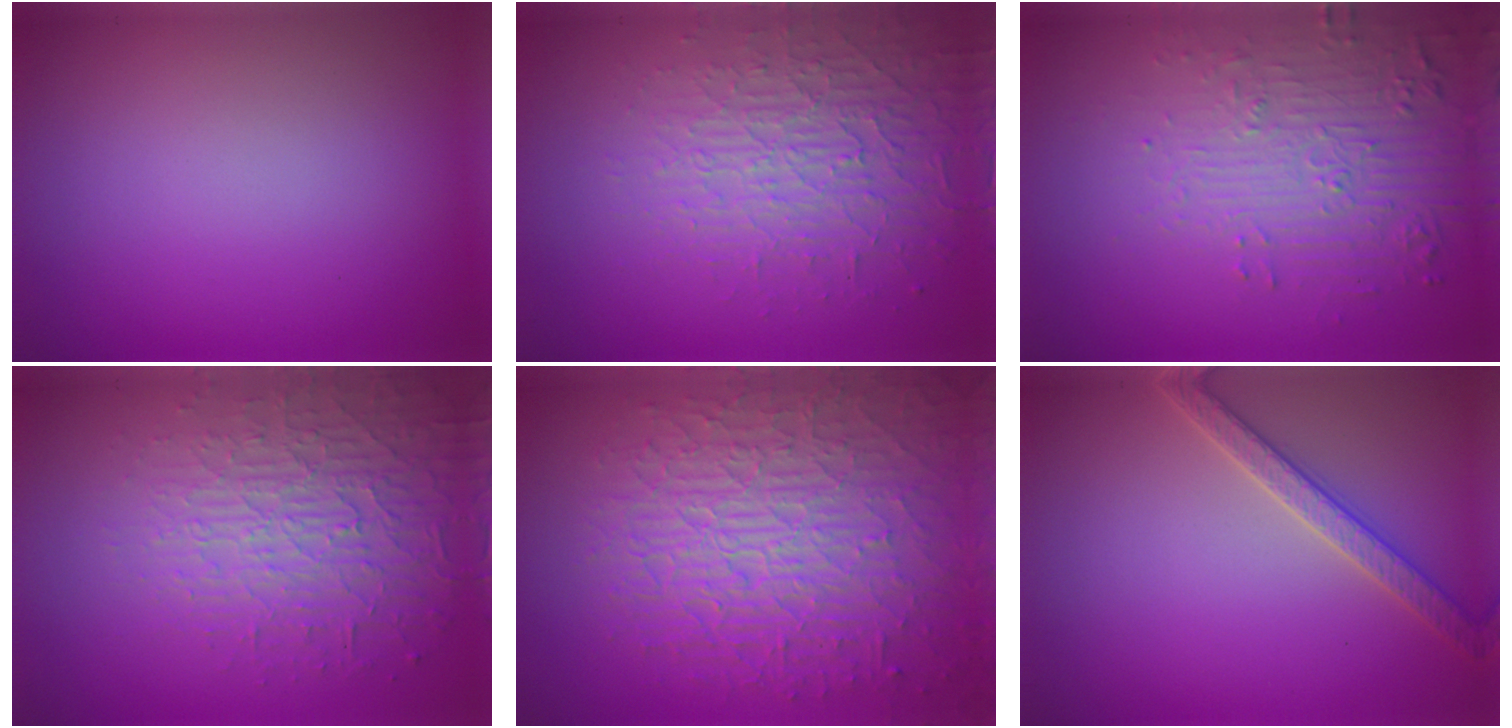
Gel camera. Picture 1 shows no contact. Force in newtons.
{"total": 4.0, "press": 3.7, "slide": 1.4}
{"total": 5.6, "press": 3.8, "slide": 4.2}
{"total": 4.7, "press": 4.1, "slide": 2.2}
{"total": 10.4, "press": 6.7, "slide": 8.0}
{"total": 2.7, "press": 2.7, "slide": 0.3}